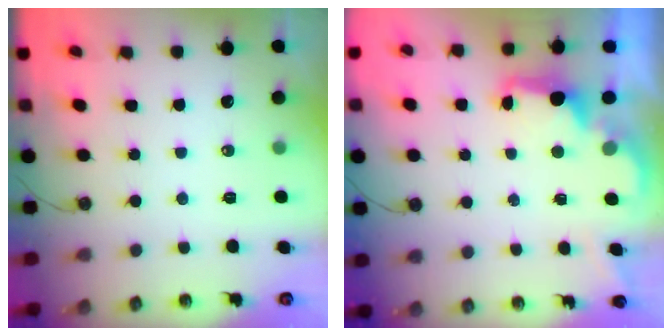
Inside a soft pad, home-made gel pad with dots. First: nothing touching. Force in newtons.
{"total": 2.6, "press": 2.5, "slide": 0.6}